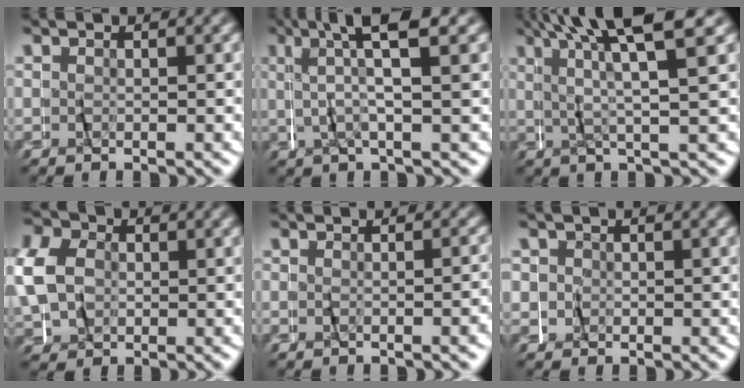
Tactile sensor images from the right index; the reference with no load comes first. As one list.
[{"total": 5.1, "force": [2.6, -0.3, 4.3], "torque": [-0.083, 0.022, 0.037]}, {"total": 7.4, "force": [4.0, 0.3, 6.2], "torque": [-0.121, 0.022, 0.053]}, {"total": 7.3, "force": [1.2, 6.3, 3.6], "torque": [-0.085, 0.006, 0.011]}, {"total": 1.5, "force": [-1.0, -0.9, 0.7], "torque": [-0.010, 0.007, -0.016]}, {"total": 1.5, "force": [0.1, 1.5, -0.1], "torque": [-0.010, -0.004, 0.001]}]